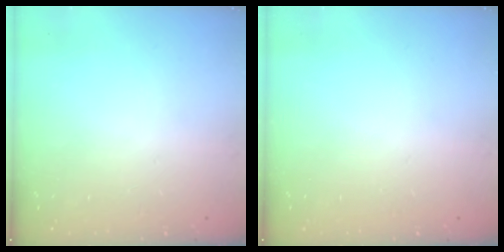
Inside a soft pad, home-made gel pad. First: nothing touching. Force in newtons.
{"total": 0.0}